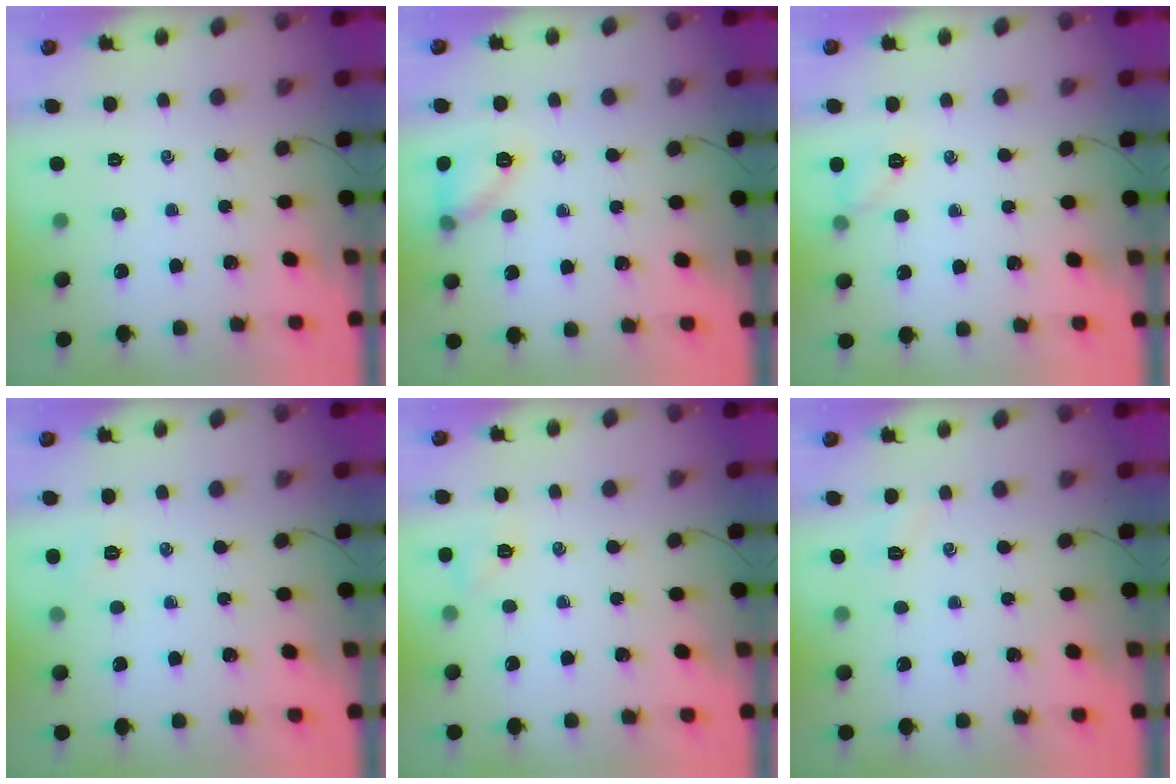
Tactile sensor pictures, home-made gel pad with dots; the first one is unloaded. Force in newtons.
{"total": 9.3, "press": 9.3, "slide": 0.3}
{"total": 7.0, "press": 6.8, "slide": 1.6}
{"total": 4.3, "press": 4.2, "slide": 1.1}
{"total": 4.5, "press": 4.3, "slide": 1.2}
{"total": 2.9, "press": 2.8, "slide": 0.8}